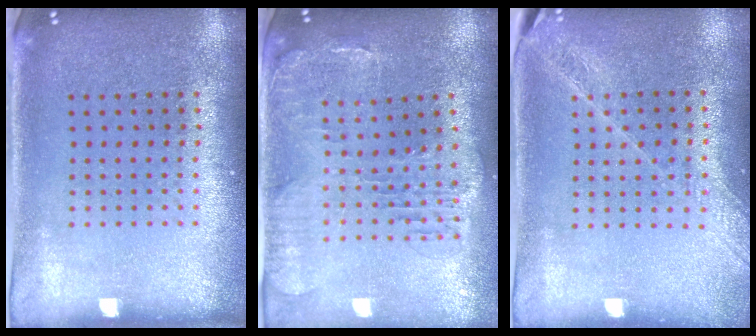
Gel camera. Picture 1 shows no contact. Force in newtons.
{"total": 1.4, "press": 1.3, "slide": 0.3}
{"total": 1.6, "press": 1.5, "slide": 0.4}